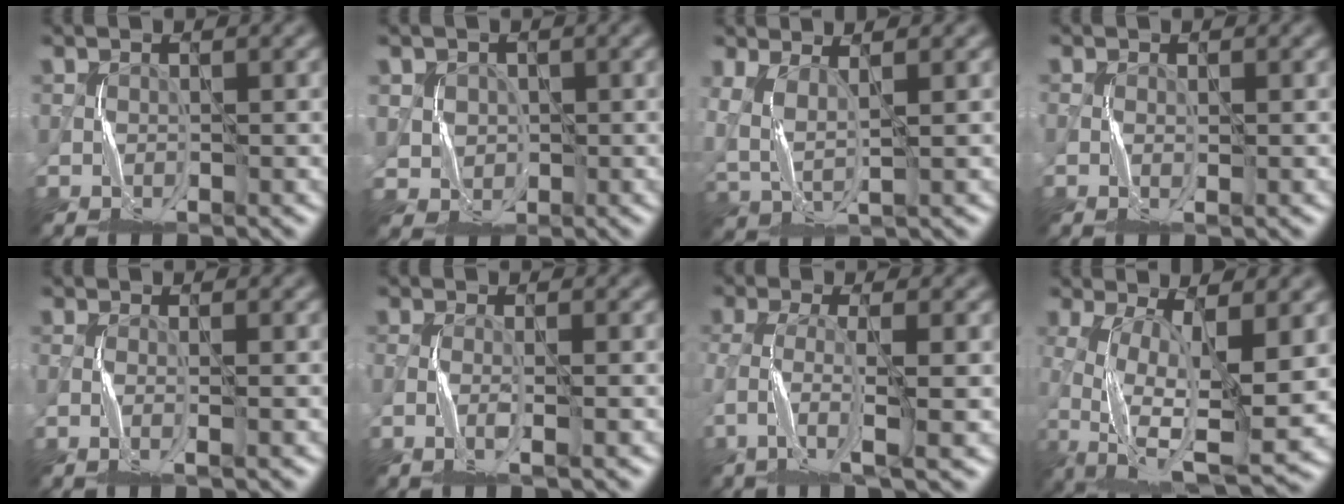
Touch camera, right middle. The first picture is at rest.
{"total": 3.8, "force": [1.2, 3.4, 1.2], "torque": [-0.053, 0.007, 0.035]}
{"total": 3.9, "force": [1.7, 1.4, 3.2], "torque": [-0.083, -0.001, 0.039]}
{"total": 0.5, "force": [-0.3, 0.0, 0.4], "torque": [-0.008, 0.000, -0.009]}
{"total": 1.2, "force": [-0.9, -0.2, 0.7], "torque": [-0.015, 0.001, -0.021]}
{"total": 1.5, "force": [-1.1, -0.2, 0.9], "torque": [-0.021, 0.001, -0.027]}
{"total": 4.1, "force": [-1.9, 0.6, 3.6], "torque": [-0.079, -0.007, -0.044]}
{"total": 10.4, "force": [-2.2, 3.0, 9.7], "torque": [-0.174, -0.009, -0.036]}